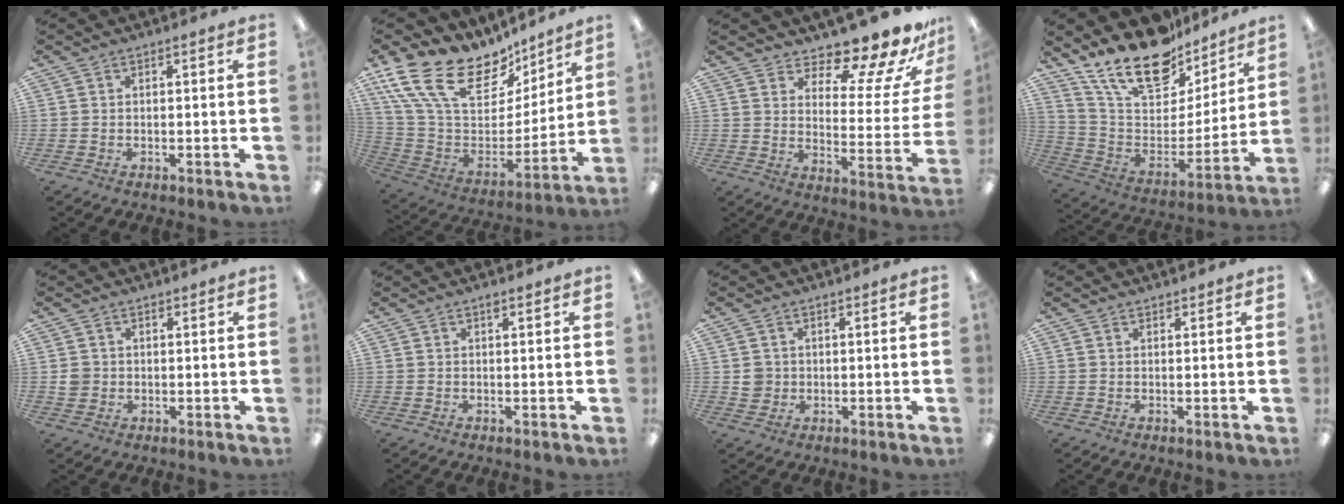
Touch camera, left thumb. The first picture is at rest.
{"total": 21.2, "force": [14.3, 11.1, 11.1], "torque": [-0.231, -0.102, 0.260]}
{"total": 14.1, "force": [12.3, 3.9, 5.7], "torque": [-0.081, -0.110, 0.203]}
{"total": 20.8, "force": [16.8, 8.2, 9.0], "torque": [-0.179, -0.117, 0.301]}
{"total": 3.1, "force": [0.3, 3.0, 0.5], "torque": [-0.006, 0.002, 0.005]}
{"total": 0.9, "force": [0.7, 0.2, 0.6], "torque": [-0.006, -0.003, 0.010]}
{"total": 3.6, "force": [0.5, 3.5, 0.4], "torque": [0.002, 0.000, 0.007]}
{"total": 0.9, "force": [0.8, 0.5, 0.1], "torque": [-0.002, 0.000, 0.016]}